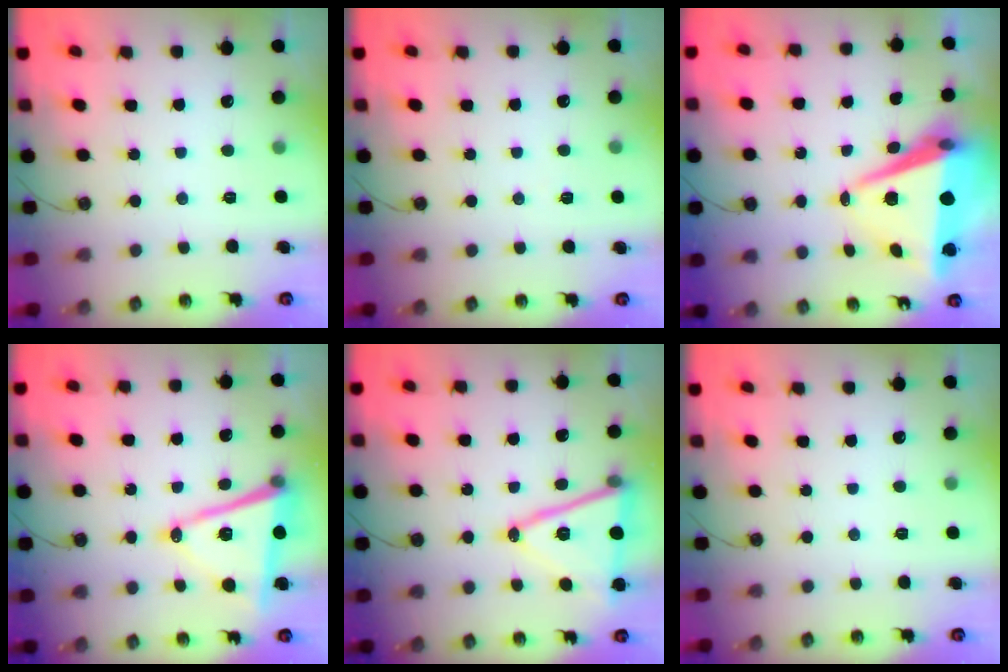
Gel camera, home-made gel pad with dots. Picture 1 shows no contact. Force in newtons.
{"total": 4.6, "press": 1.9, "slide": 4.2}
{"total": 11.4, "press": 10.6, "slide": 4.1}
{"total": 14.1, "press": 13.6, "slide": 3.9}
{"total": 16.4, "press": 16.0, "slide": 3.7}
{"total": 0.0}